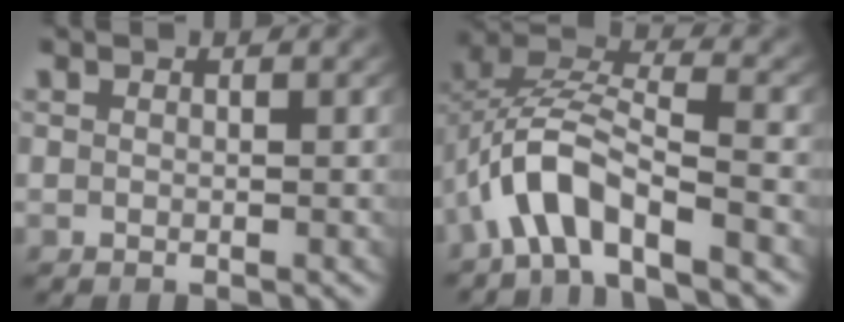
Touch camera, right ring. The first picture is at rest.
{"total": 7.1, "force": [-0.7, 5.1, 4.8], "torque": [-0.120, -0.003, -0.025]}